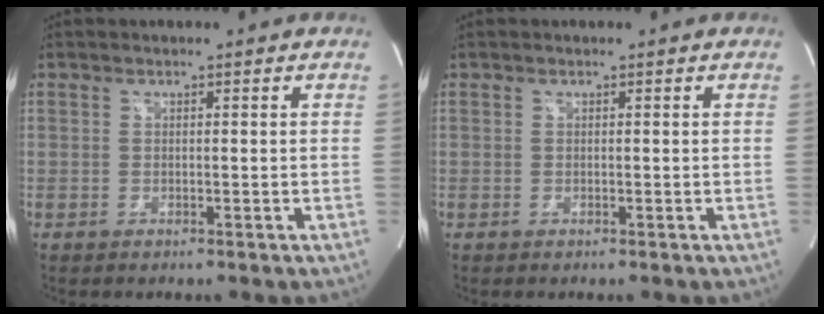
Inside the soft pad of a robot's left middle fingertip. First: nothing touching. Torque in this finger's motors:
{"motor_torque": [0.07, 0.02, -0.18, -0.01]}